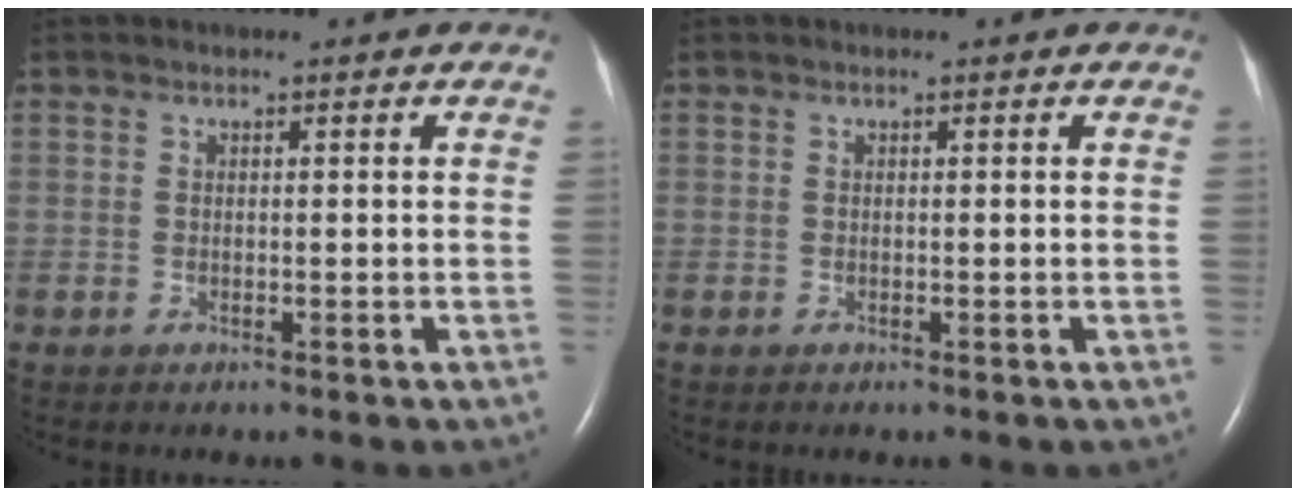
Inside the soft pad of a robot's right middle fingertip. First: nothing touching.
{"total": 0.0}